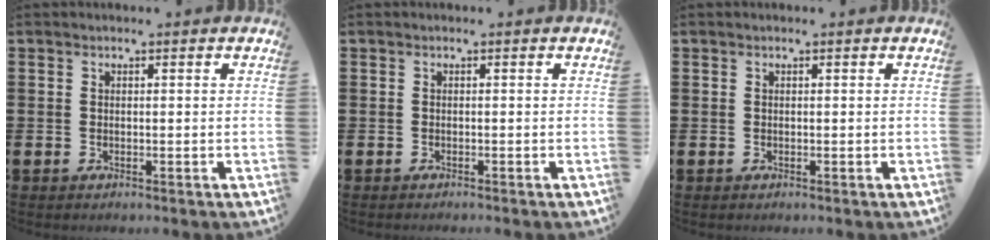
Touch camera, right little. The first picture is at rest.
{"total": 0.0}
{"total": 0.0}